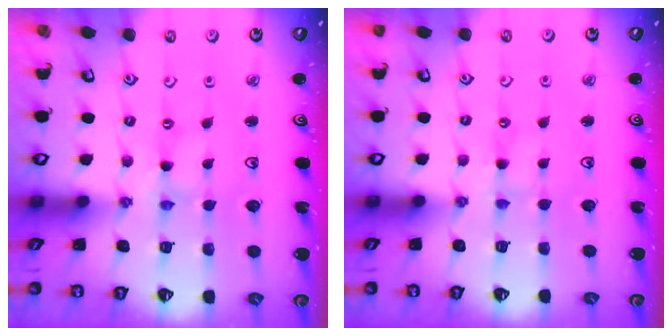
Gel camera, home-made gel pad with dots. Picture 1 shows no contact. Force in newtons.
{"total": 1.2, "press": 1.2, "slide": 0.3}